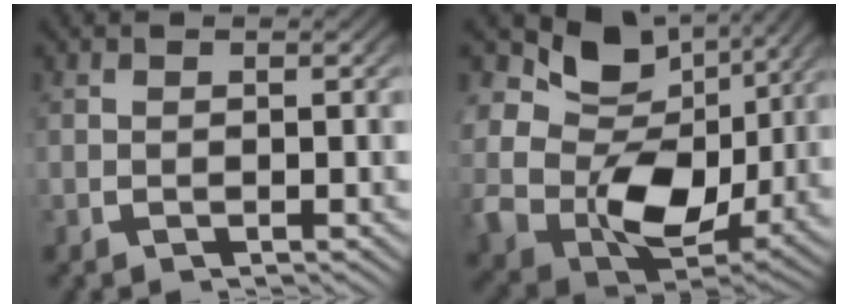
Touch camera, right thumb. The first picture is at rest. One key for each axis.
{"total": 13.5, "fx": 1.5, "fy": 9.0, "fz": 10.0, "tx": -0.219, "ty": -0.049, "tz": 0.044}